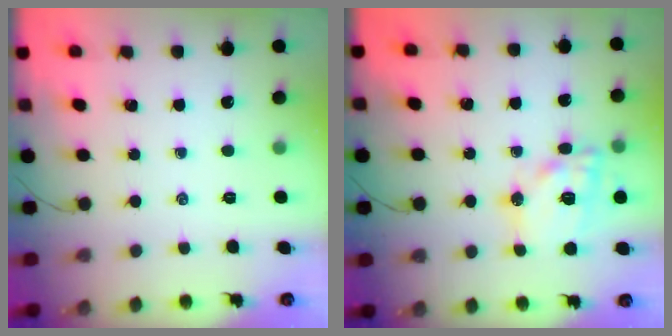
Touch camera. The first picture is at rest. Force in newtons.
{"total": 15.4, "press": 15.3, "slide": 2.2}